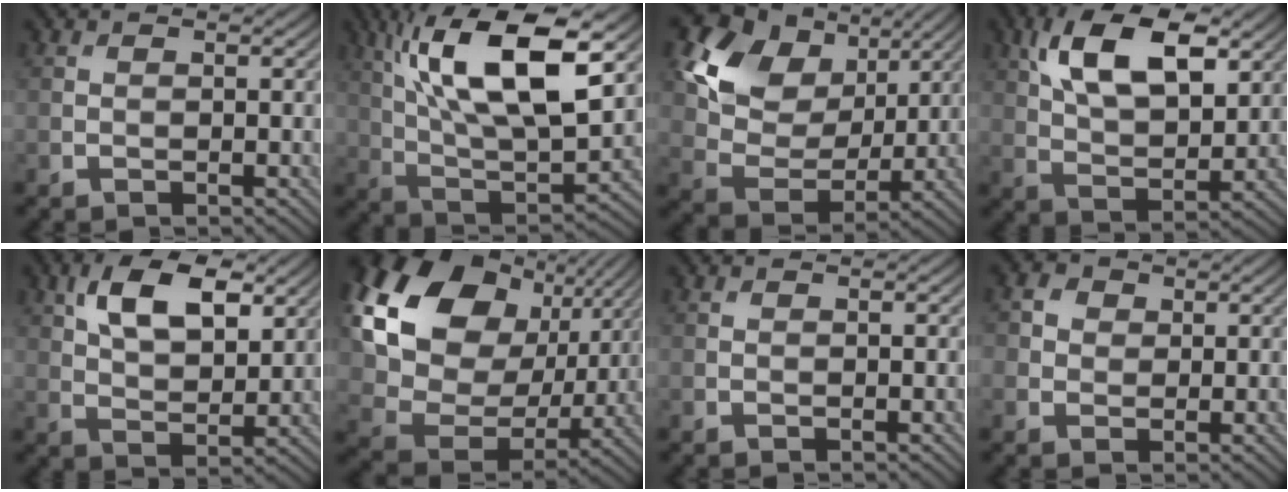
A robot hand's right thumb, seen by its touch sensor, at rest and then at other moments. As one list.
[{"total": 17.0, "force": [6.8, 6.7, 14.0], "torque": [-0.288, 0.012, 0.128]}, {"total": 13.3, "force": [6.0, 9.3, 7.4], "torque": [-0.169, 0.014, 0.105]}, {"total": 12.2, "force": [5.4, 6.0, 9.2], "torque": [-0.182, 0.008, 0.103]}, {"total": 9.8, "force": [4.4, 5.0, 7.2], "torque": [-0.141, 0.006, 0.081]}, {"total": 20.9, "force": [8.3, 15.2, 11.8], "torque": [-0.314, 0.039, 0.178]}, {"total": 0.0}, {"total": 2.4, "force": [0.4, 2.2, 0.8], "torque": [-0.021, 0.002, 0.002]}]